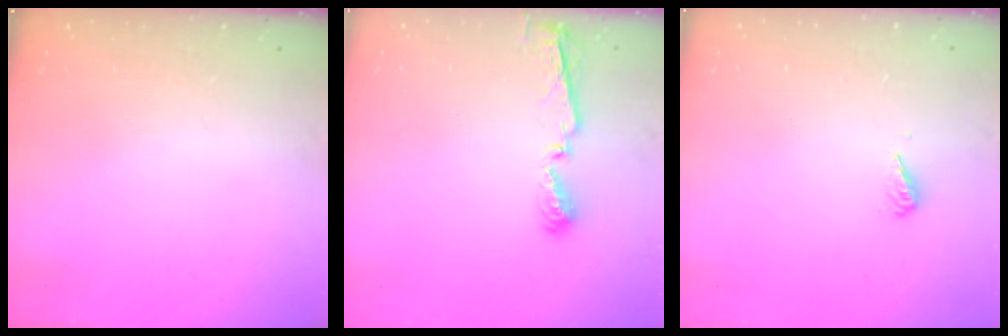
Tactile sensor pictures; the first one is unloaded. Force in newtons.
{"total": 5.1, "press": 5.1, "slide": 0.4}
{"total": 2.9, "press": 2.9, "slide": 0.4}